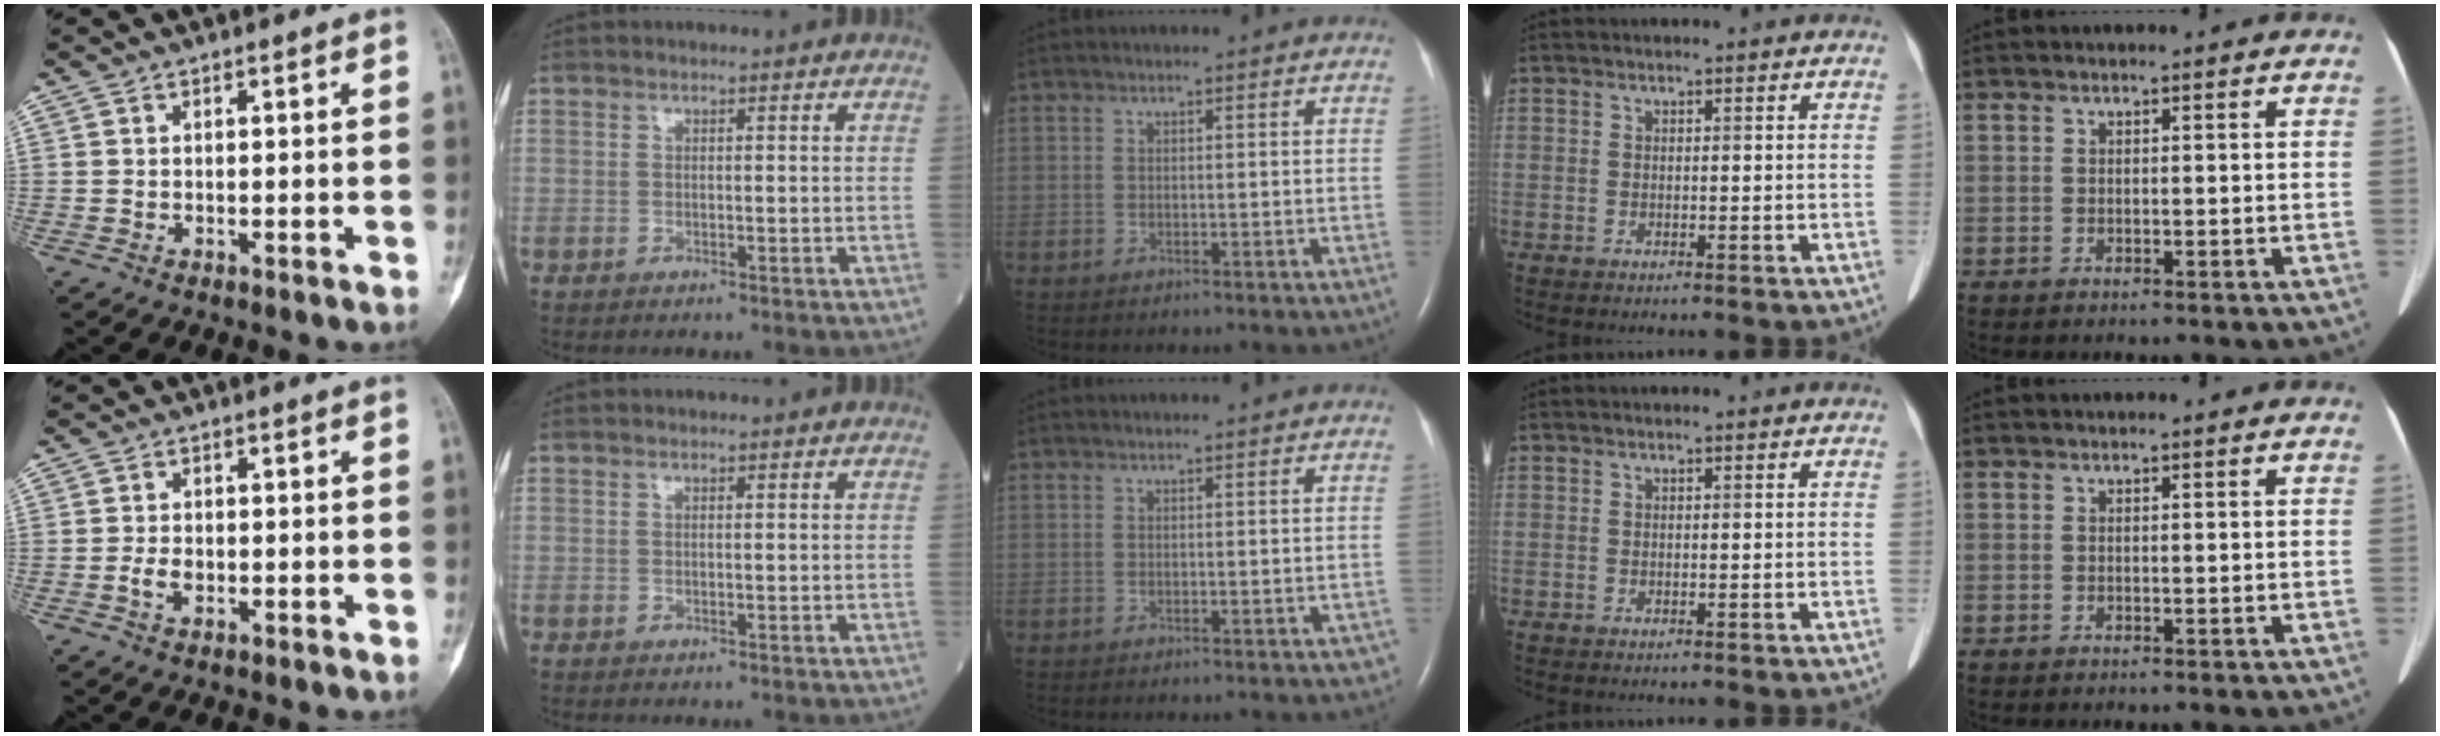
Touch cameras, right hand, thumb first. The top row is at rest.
{"thumb": {"total": 2.3, "force": [-0.5, 1.5, 1.6], "torque": [-0.031, 0.004, -0.010]}, "middle": {"total": 1.6, "force": [-1.2, 0.7, 0.8], "torque": [0.004, 0.001, -0.010]}}